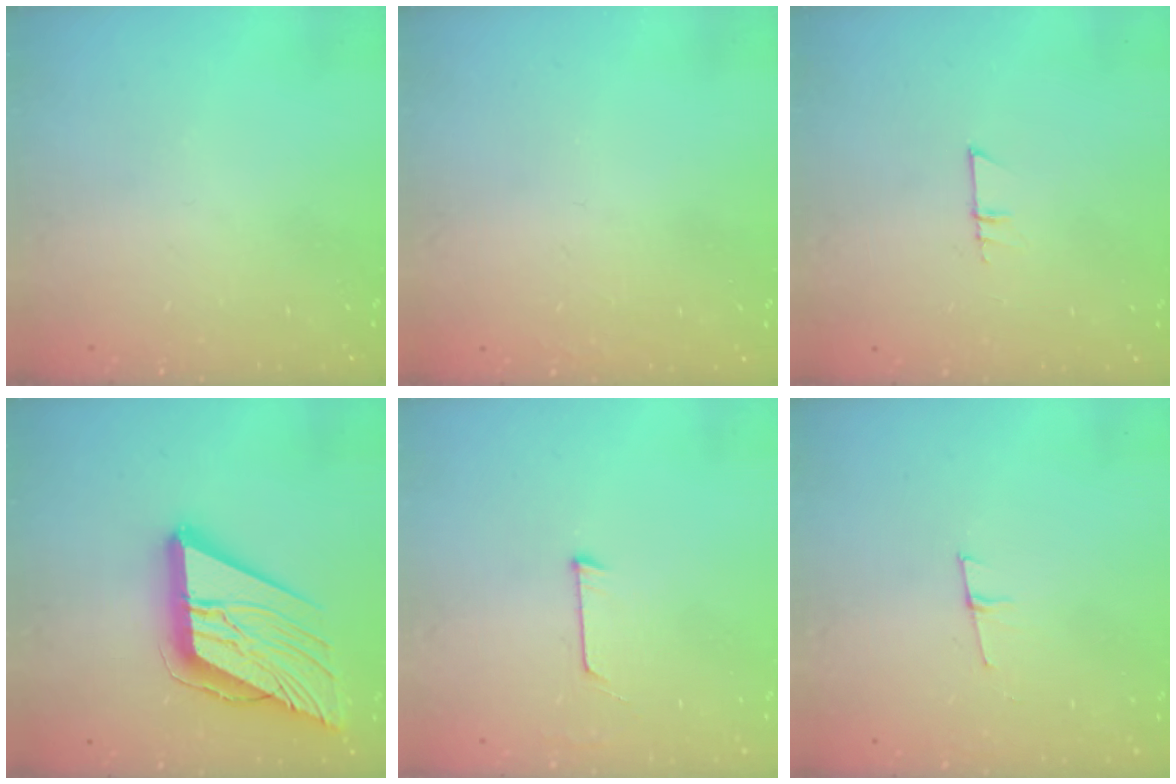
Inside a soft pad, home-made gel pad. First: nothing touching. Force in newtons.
{"total": 1.5, "press": 1.5, "slide": 0.1}
{"total": 4.6, "press": 4.6, "slide": 0.4}
{"total": 24.5, "press": 24.3, "slide": 3.0}
{"total": 3.9, "press": 3.9, "slide": 0.4}
{"total": 5.3, "press": 4.5, "slide": 2.9}